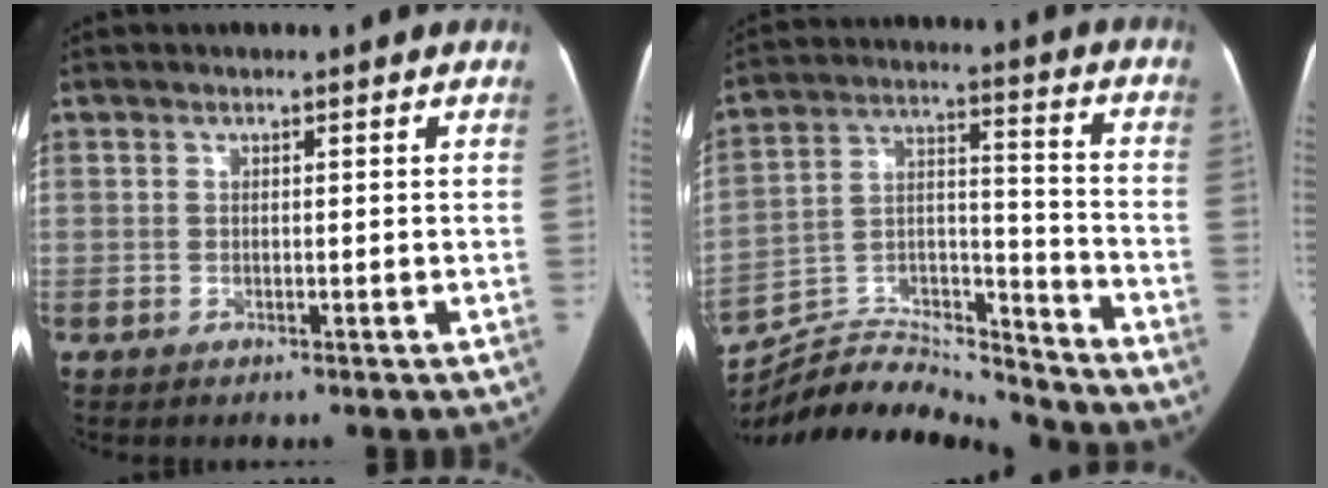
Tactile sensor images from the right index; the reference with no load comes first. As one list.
[{"total": 17.6, "force": [-17.4, 1.1, 2.4], "torque": [-0.039, 0.041, -0.286]}]